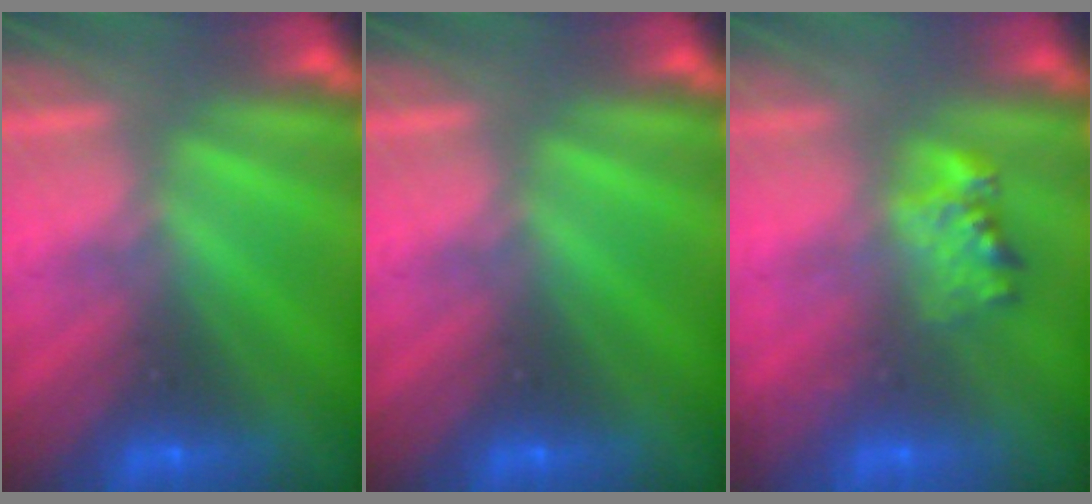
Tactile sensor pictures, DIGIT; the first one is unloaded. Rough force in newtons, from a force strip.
{"total": 0.0}
{"total": 2.3}